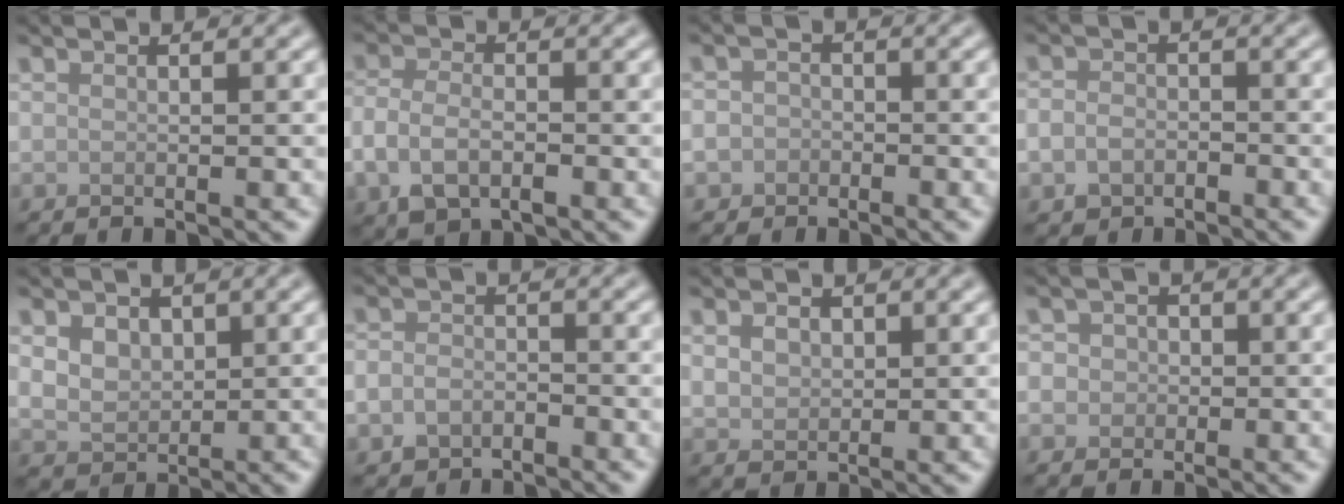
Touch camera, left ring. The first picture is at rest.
{"total": 4.2, "force": [-1.4, 2.6, 3.0], "torque": [-0.066, -0.006, -0.030]}
{"total": 2.4, "force": [-1.0, 2.1, 0.4], "torque": [0.020, 0.003, -0.029]}
{"total": 2.4, "force": [-1.3, 1.8, 0.9], "torque": [-0.014, -0.002, -0.030]}
{"total": 3.7, "force": [1.3, 2.7, 2.1], "torque": [-0.044, 0.010, 0.021]}
{"total": 2.5, "force": [-1.6, 1.8, 0.9], "torque": [-0.014, 0.000, -0.039]}
{"total": 2.1, "force": [0.8, 1.5, 1.2], "torque": [-0.027, -0.001, 0.017]}
{"total": 3.2, "force": [-0.1, 3.0, 1.0], "torque": [0.004, 0.014, -0.026]}